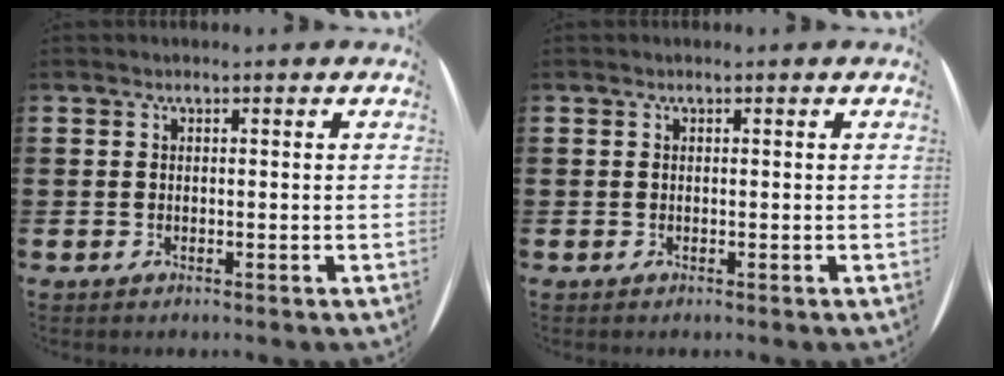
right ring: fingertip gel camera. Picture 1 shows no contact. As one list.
[{"total": 0.0}]